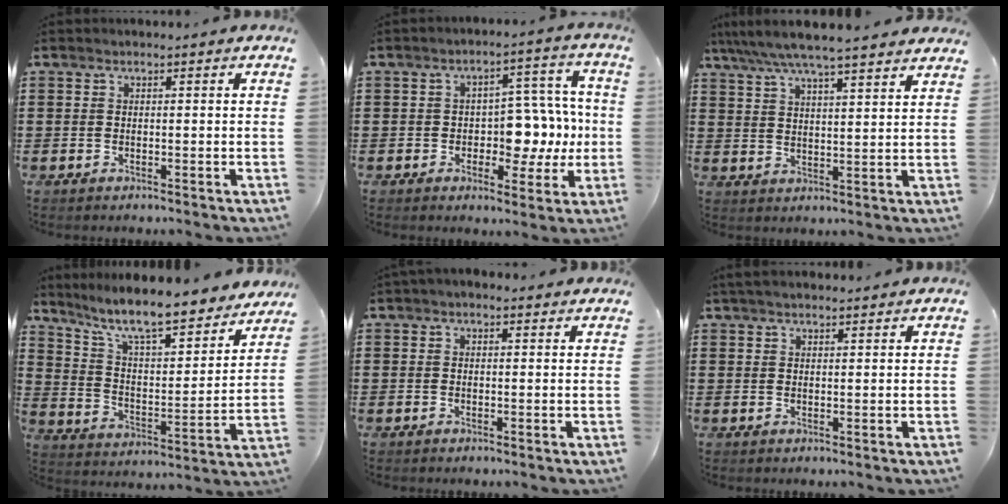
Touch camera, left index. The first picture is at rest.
{"total": 7.6, "force": [-0.4, 5.3, 5.4], "torque": [-0.085, 0.006, -0.011]}
{"total": 5.9, "force": [5.2, -0.2, 2.7], "torque": [-0.071, -0.023, 0.090]}
{"total": 9.4, "force": [8.1, 0.6, 4.7], "torque": [-0.124, -0.057, 0.135]}
{"total": 1.0, "force": [0.1, 0.8, 0.5], "torque": [-0.012, 0.006, 0.000]}
{"total": 1.8, "force": [1.5, 0.3, 0.9], "torque": [-0.020, 0.004, 0.027]}